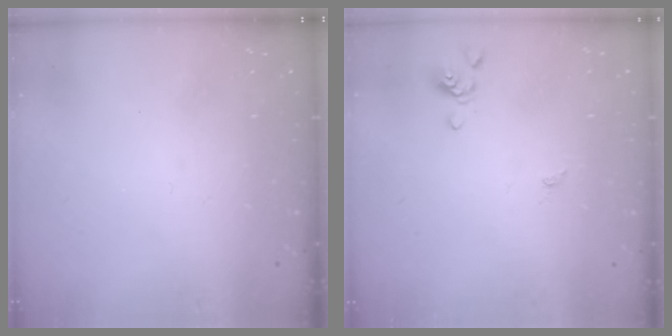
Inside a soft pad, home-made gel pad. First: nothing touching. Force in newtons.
{"total": 0.0}